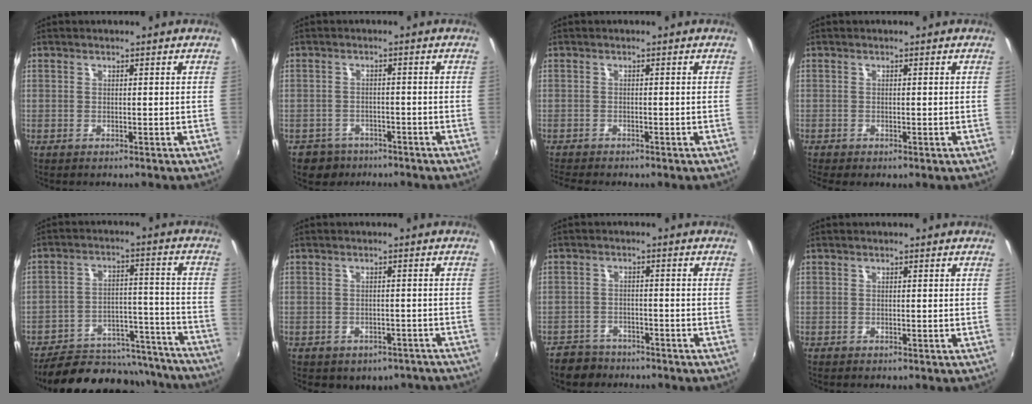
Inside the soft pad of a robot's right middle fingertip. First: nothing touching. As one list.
[{"total": 4.9, "force": [-3.5, 3.3, 0.6], "torque": [-0.029, 0.006, -0.056]}, {"total": 3.7, "force": [-3.4, 0.6, 1.5], "torque": [-0.036, -0.019, -0.057]}, {"total": 1.7, "force": [-1.0, 0.5, 1.3], "torque": [-0.025, -0.008, -0.012]}, {"total": 23.7, "force": [-20.9, 8.4, 7.4], "torque": [-0.138, 0.043, -0.263]}, {"total": 7.9, "force": [-5.8, 4.7, 2.7], "torque": [-0.061, -0.004, -0.054]}, {"total": 6.3, "force": [-5.2, 3.2, 1.2], "torque": [-0.045, 0.004, -0.086]}, {"total": 0.0}]